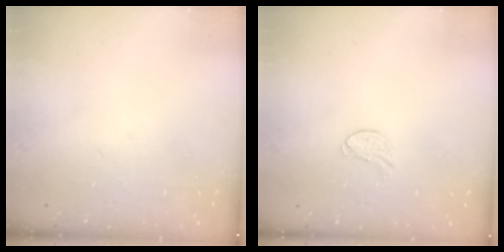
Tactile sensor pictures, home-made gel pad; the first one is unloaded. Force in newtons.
{"total": 7.1, "press": 7.1, "slide": 0.5}